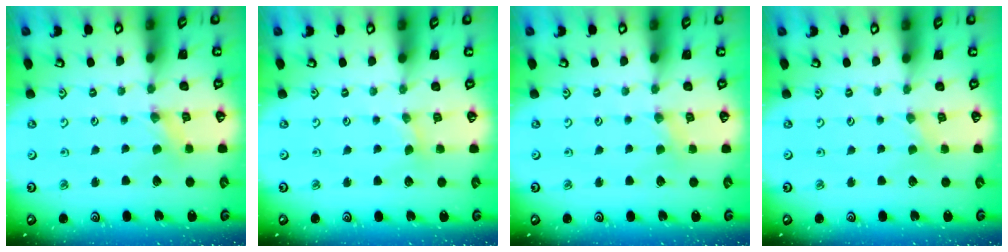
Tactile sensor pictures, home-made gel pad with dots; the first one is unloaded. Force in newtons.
{"total": 1.0, "press": 1.0, "slide": 0.2}
{"total": 2.1, "press": 2.1, "slide": 0.4}
{"total": 0.0}